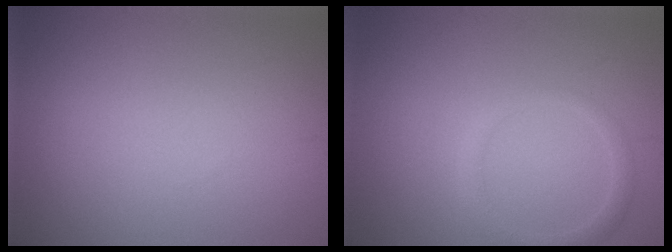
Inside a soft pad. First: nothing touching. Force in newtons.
{"total": 1.7, "press": 1.7, "slide": 0.1}